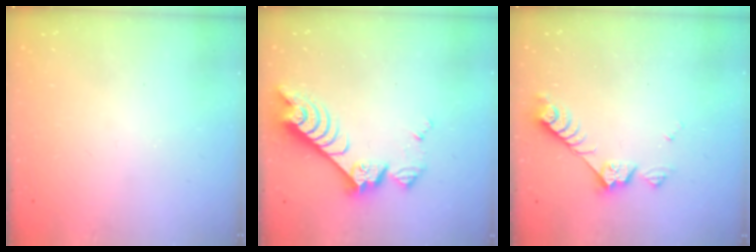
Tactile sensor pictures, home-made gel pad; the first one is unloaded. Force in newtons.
{"total": 10.2, "press": 10.1, "slide": 1.1}
{"total": 8.4, "press": 8.3, "slide": 0.8}